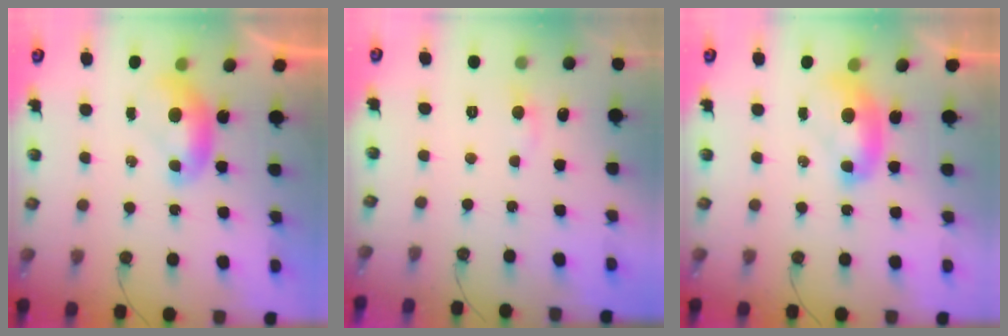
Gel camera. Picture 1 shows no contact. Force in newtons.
{"total": 1.1, "press": 0.8, "slide": 0.8}
{"total": 2.2, "press": 2.2, "slide": 0.1}